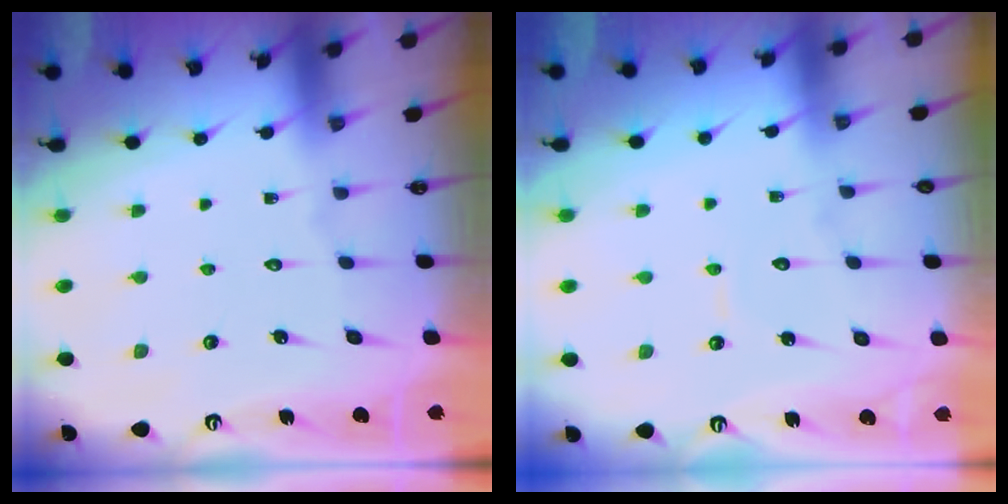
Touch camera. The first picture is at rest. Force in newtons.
{"total": 3.9, "press": 3.9, "slide": 0.2}